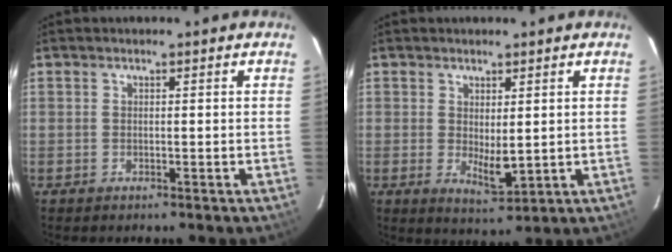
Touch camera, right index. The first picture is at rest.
{"total": 4.7, "force": [0.2, 2.0, 4.2], "torque": [-0.066, -0.012, 0.011]}